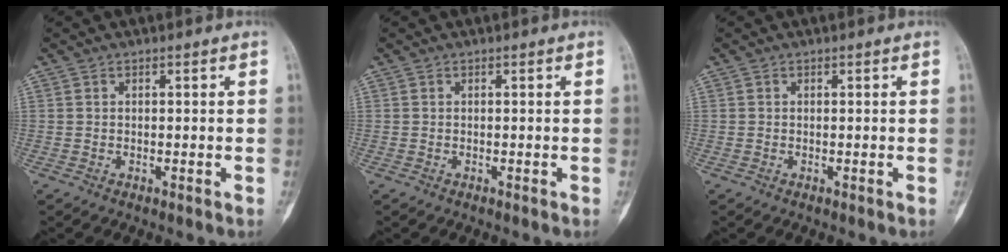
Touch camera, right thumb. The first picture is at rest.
{"total": 0.0}
{"total": 0.0}